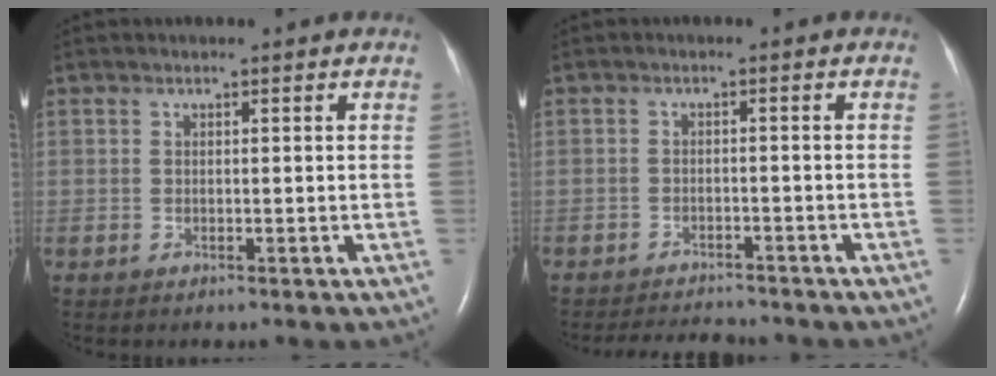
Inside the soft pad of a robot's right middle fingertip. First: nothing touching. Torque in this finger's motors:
{"motor_torque": [0.27, -0.30, 0.00, 0.00]}